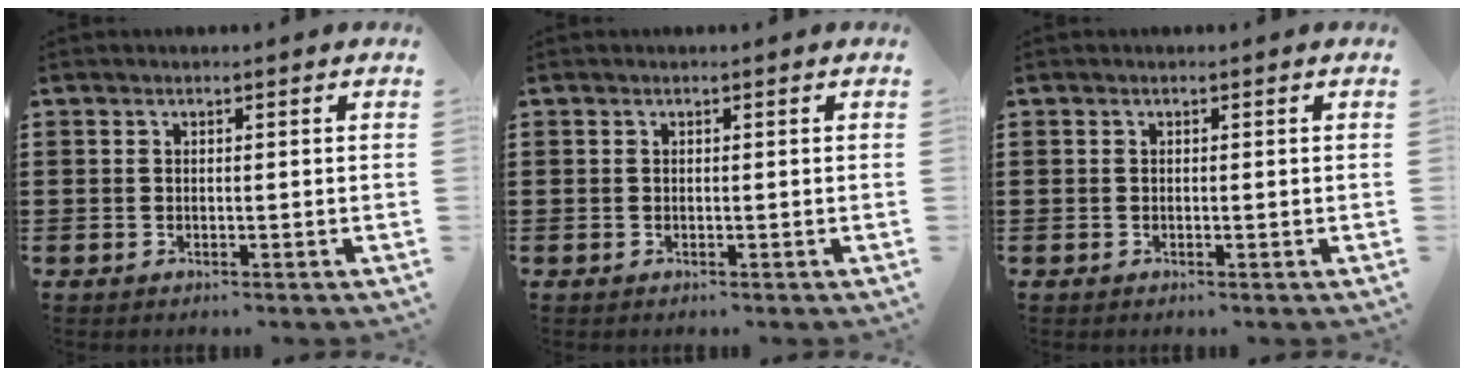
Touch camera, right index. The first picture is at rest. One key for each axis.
{"total": 0.0}
{"total": 0.0}